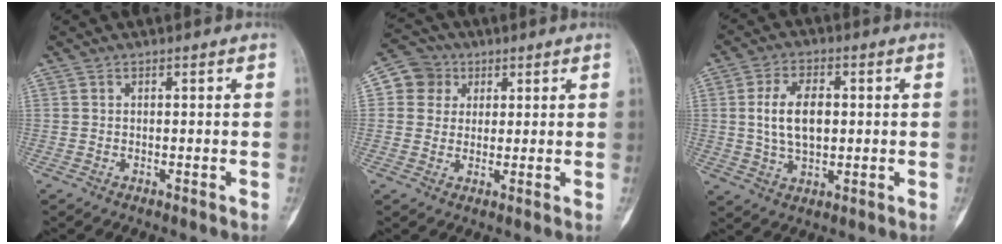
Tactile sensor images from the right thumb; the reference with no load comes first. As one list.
[{"total": 6.1, "force": [1.8, 5.8, 1.2], "torque": [0.011, 0.003, 0.025]}, {"total": 9.3, "force": [0.9, 5.4, 7.5], "torque": [-0.126, -0.001, 0.019]}]